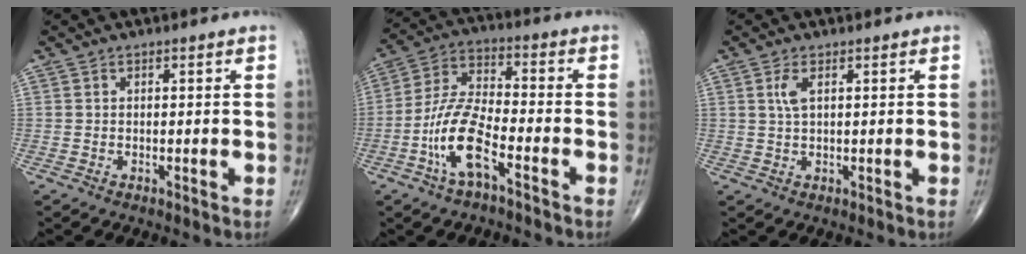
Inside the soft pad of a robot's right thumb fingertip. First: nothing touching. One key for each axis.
{"total": 11.5, "fx": -5.2, "fy": 3.8, "fz": 9.5, "tx": -0.203, "ty": 0.036, "tz": -0.102}
{"total": 2.6, "fx": 0.9, "fy": 0.9, "fz": 2.2, "tx": -0.054, "ty": 0.002, "tz": 0.023}